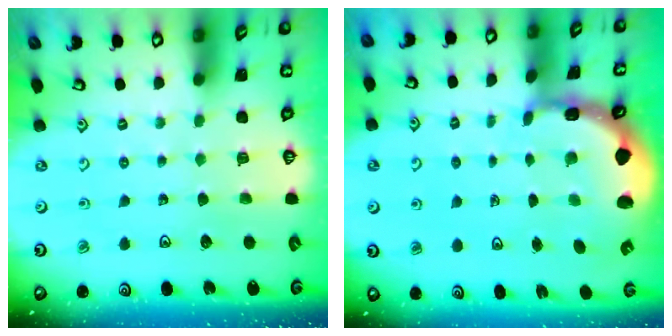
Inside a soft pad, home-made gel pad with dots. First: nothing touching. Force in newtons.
{"total": 2.2, "press": 2.0, "slide": 1.0}